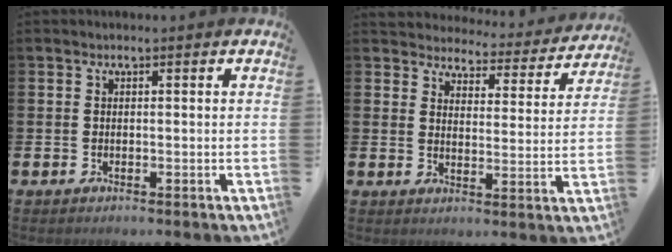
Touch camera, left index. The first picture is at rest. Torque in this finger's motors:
{"motor_torque": [0.99, -1.14, 0.17, -0.01]}